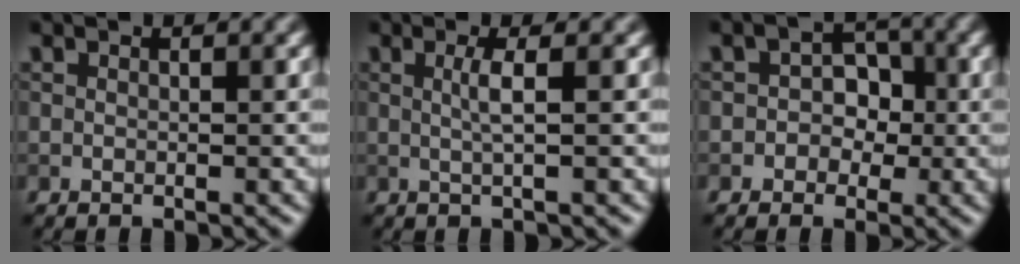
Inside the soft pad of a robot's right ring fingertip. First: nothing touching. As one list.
[{"total": 2.0, "force": [0.1, 0.4, 1.9], "torque": [-0.038, 0.000, -0.004]}, {"total": 2.8, "force": [-0.5, 2.4, 1.3], "torque": [0.003, 0.000, -0.027]}]